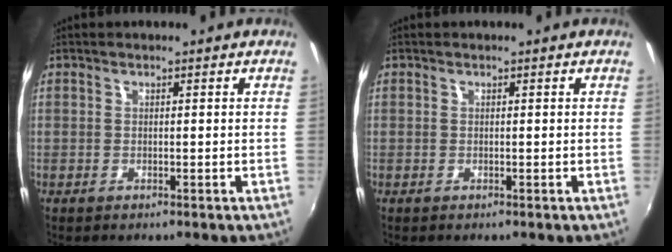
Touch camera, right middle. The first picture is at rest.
{"total": 0.0}